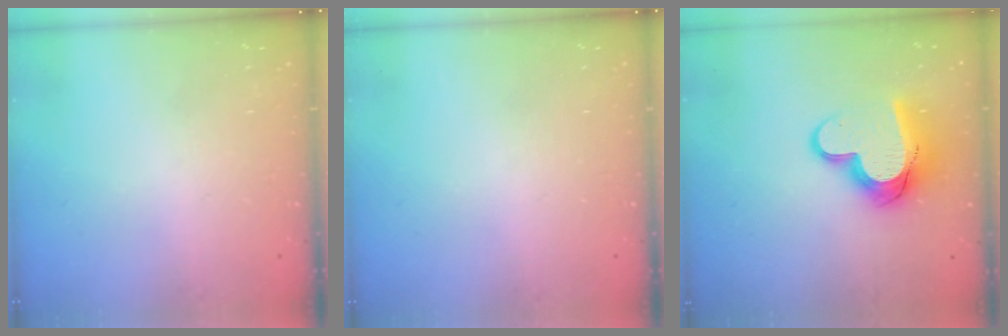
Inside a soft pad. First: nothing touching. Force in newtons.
{"total": 0.0}
{"total": 14.5, "press": 14.5, "slide": 1.2}